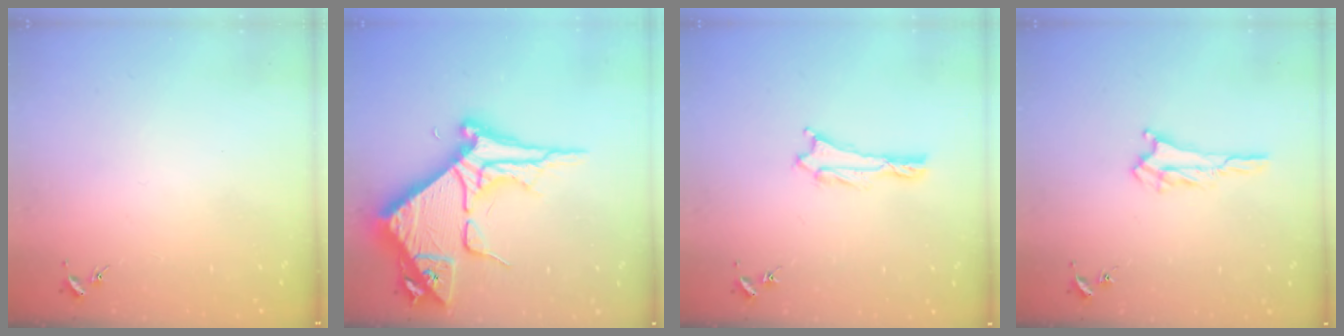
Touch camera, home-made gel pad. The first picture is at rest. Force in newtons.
{"total": 12.6, "press": 12.5, "slide": 1.6}
{"total": 1.0, "press": 1.0, "slide": 0.2}
{"total": 1.7, "press": 1.7, "slide": 0.2}